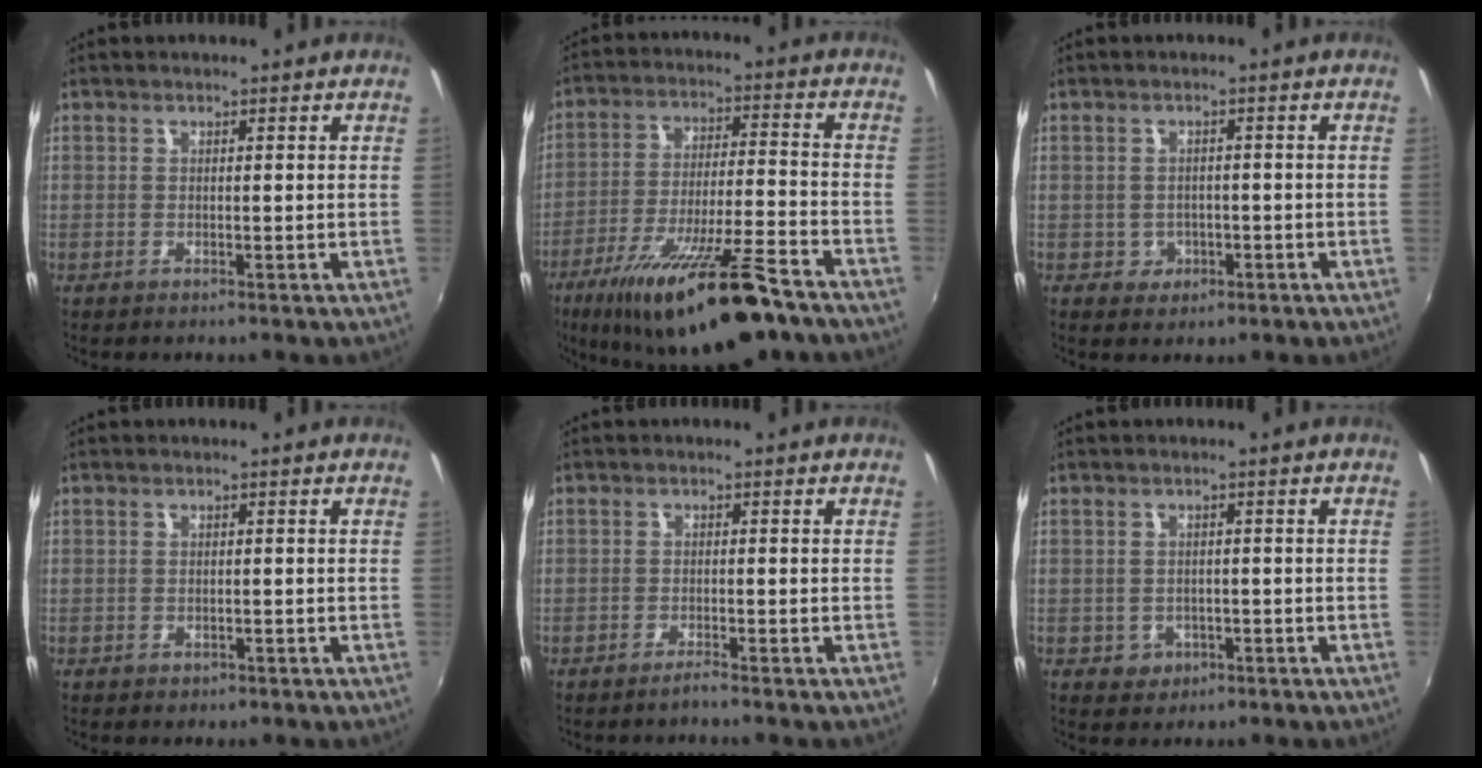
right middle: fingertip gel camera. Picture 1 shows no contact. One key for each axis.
{"total": 21.0, "fx": -14.6, "fy": 4.0, "fz": 14.6, "tx": -0.259, "ty": -0.035, "tz": -0.229}
{"total": 3.4, "fx": -0.9, "fy": 3.1, "fz": 0.8, "tx": -0.022, "ty": 0.004, "tz": -0.006}
{"total": 1.1, "fx": -0.6, "fy": 0.8, "fz": 0.3, "tx": -0.006, "ty": -0.001, "tz": -0.006}
{"total": 1.3, "fx": -1.2, "fy": -0.2, "fz": 0.5, "tx": -0.011, "ty": -0.004, "tz": -0.024}
{"total": 3.2, "fx": -1.0, "fy": 2.9, "fz": 1.0, "tx": -0.026, "ty": 0.002, "tz": -0.008}